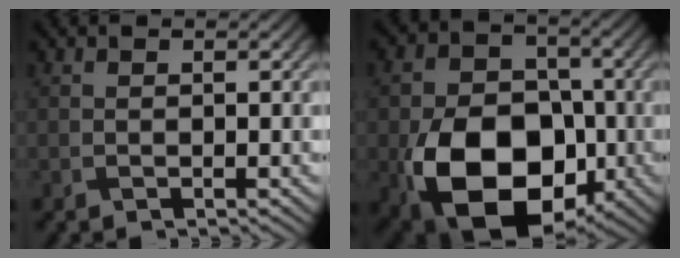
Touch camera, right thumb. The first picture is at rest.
{"total": 16.5, "force": [-5.3, 11.5, 10.6], "torque": [-0.180, -0.049, -0.090]}